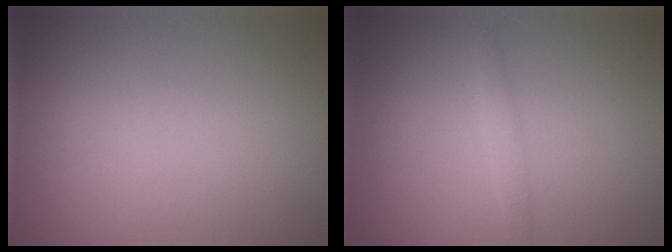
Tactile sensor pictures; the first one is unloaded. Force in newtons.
{"total": 1.0, "press": 1.0, "slide": 0.1}